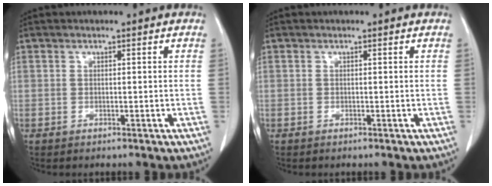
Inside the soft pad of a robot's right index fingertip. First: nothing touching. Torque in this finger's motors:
{"motor_torque": [-0.18, 0.15, -0.06, -0.01]}